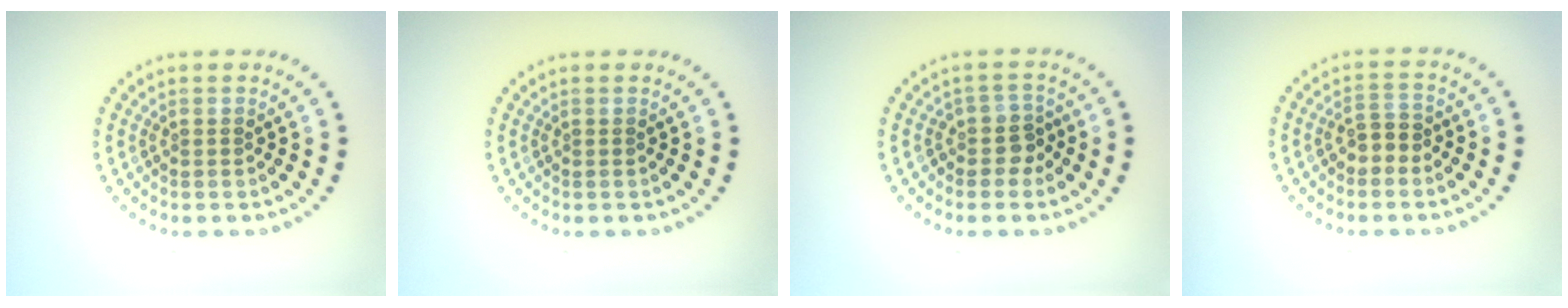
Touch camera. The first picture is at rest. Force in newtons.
{"total": 0.0}
{"total": 2.0, "press": 1.6, "slide": 1.2}
{"total": 2.0, "press": 1.9, "slide": 0.6}